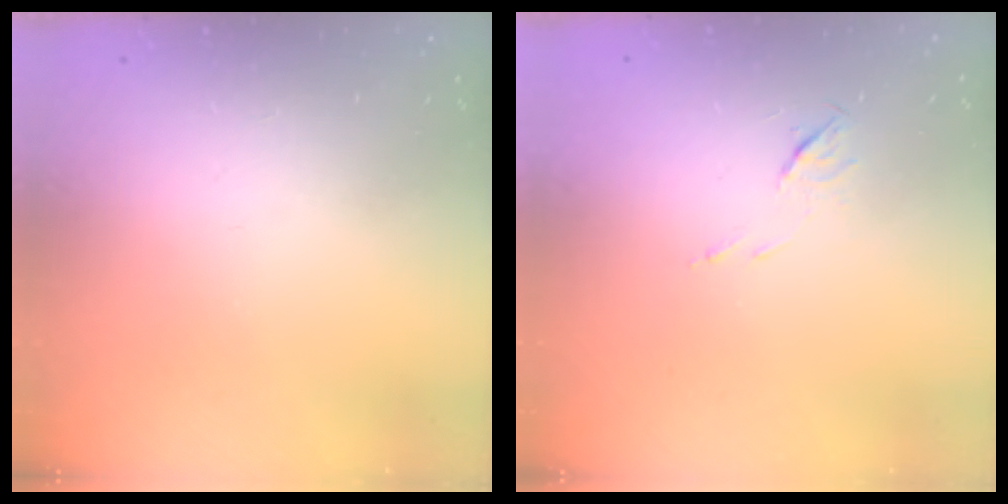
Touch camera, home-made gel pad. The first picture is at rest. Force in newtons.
{"total": 5.1, "press": 5.0, "slide": 0.8}